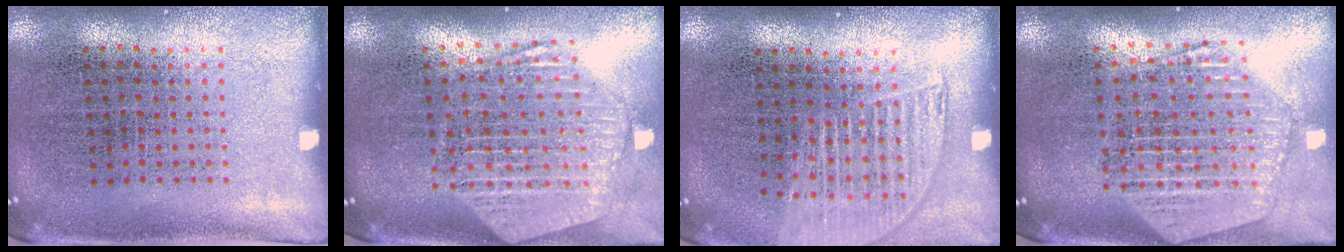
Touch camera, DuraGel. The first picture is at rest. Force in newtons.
{"total": 2.6, "press": 2.1, "slide": 1.5}
{"total": 1.5, "press": 1.3, "slide": 0.7}
{"total": 2.5, "press": 2.1, "slide": 1.3}